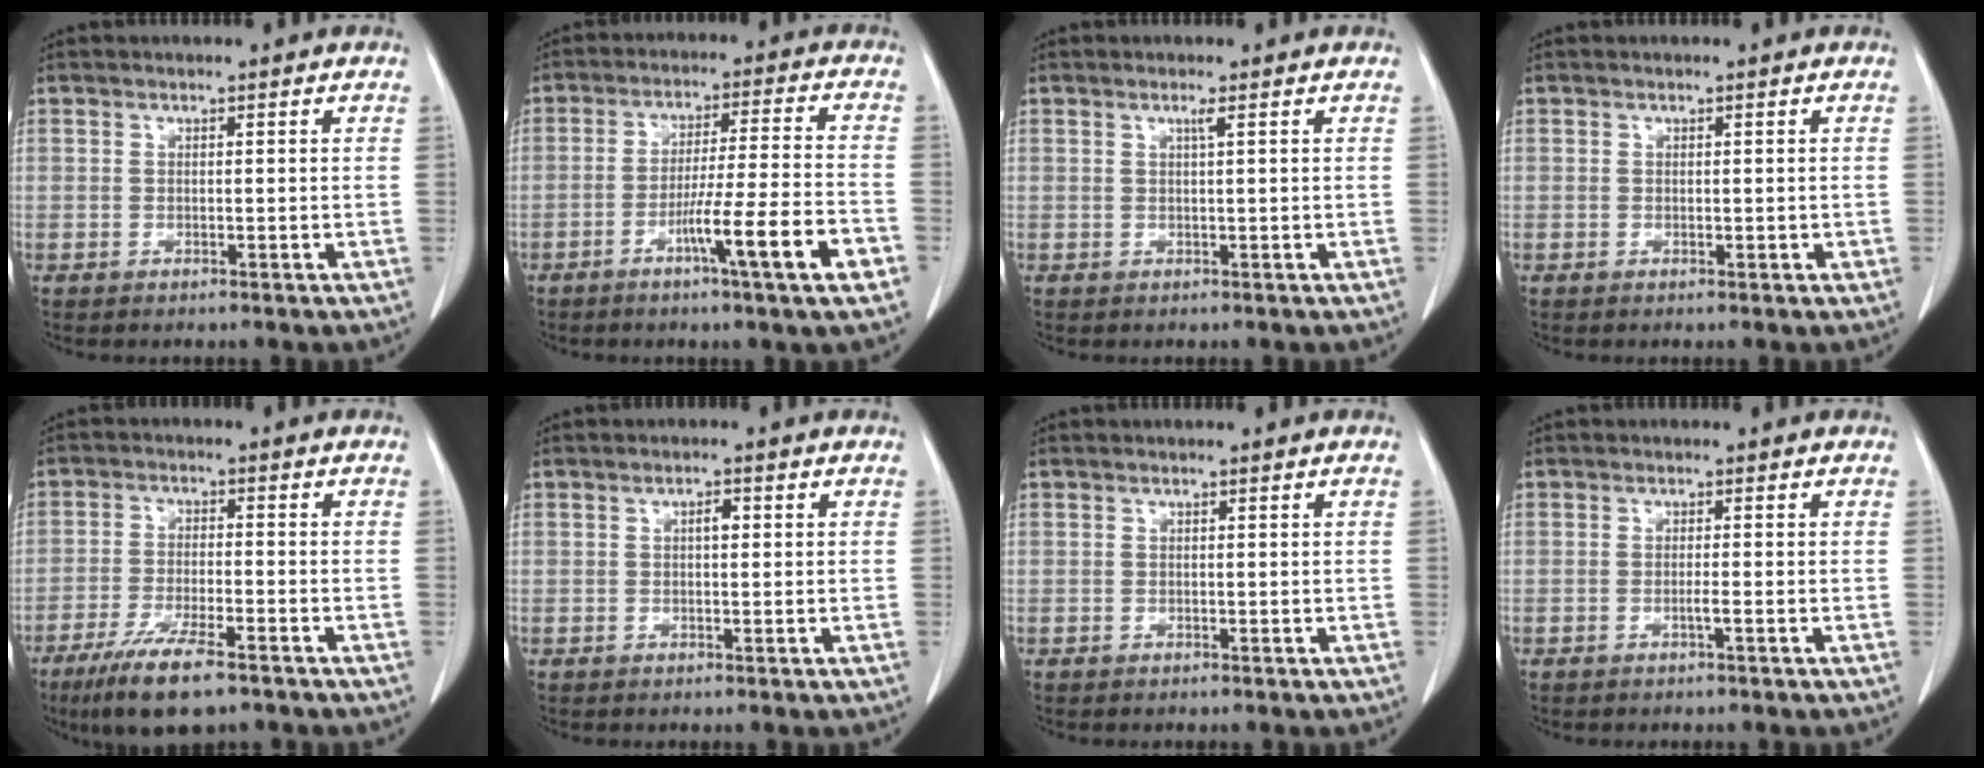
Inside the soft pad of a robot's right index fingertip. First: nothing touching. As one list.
[{"total": 11.7, "force": [-5.3, -0.8, 10.4], "torque": [-0.167, -0.008, -0.087]}, {"total": 0.9, "force": [0.4, -0.2, 0.8], "torque": [-0.022, -0.001, 0.012]}, {"total": 0.8, "force": [0.0, 0.6, 0.5], "torque": [-0.004, 0.001, 0.001]}, {"total": 9.7, "force": [-6.7, 1.6, 6.8], "torque": [-0.123, -0.021, -0.110]}, {"total": 1.5, "force": [0.3, 0.6, 1.4], "torque": [-0.023, 0.004, 0.005]}, {"total": 0.0}, {"total": 0.9, "force": [-0.4, -0.2, 0.8], "torque": [-0.014, 0.001, -0.008]}]